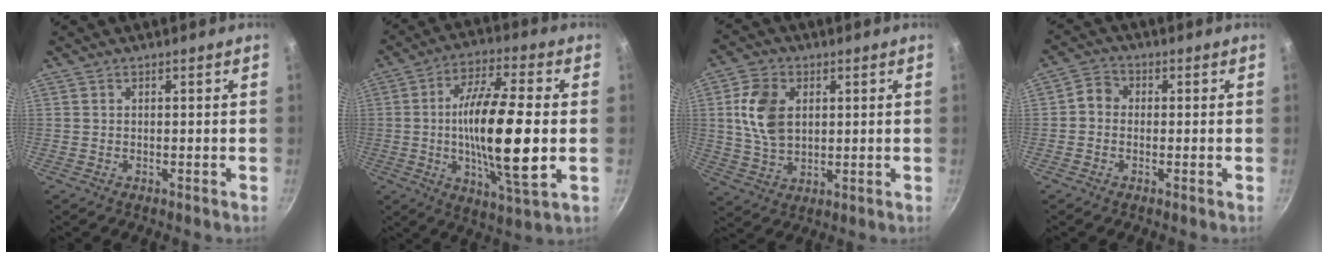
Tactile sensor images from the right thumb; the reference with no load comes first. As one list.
[{"total": 19.5, "force": [-1.1, 5.0, 18.8], "torque": [-0.331, 0.006, -0.027]}, {"total": 10.3, "force": [2.1, 7.0, 7.3], "torque": [-0.125, -0.004, 0.040]}, {"total": 3.4, "force": [-0.3, 3.0, 1.7], "torque": [-0.020, 0.010, -0.020]}]